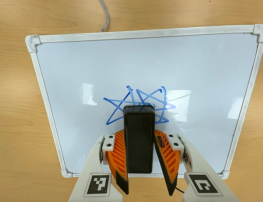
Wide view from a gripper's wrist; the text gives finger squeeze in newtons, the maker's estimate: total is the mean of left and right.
{"total": 9.0, "left": 10.7, "right": 7.4}